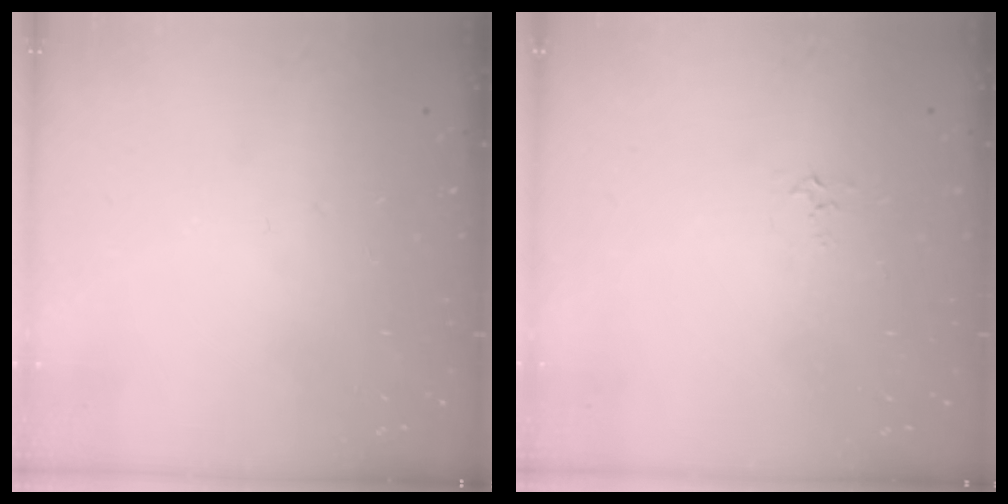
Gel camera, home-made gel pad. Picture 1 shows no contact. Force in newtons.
{"total": 3.2, "press": 3.1, "slide": 0.5}